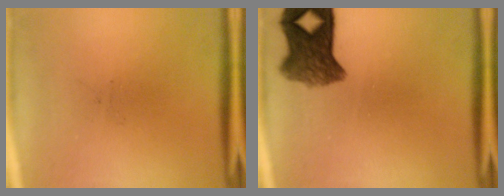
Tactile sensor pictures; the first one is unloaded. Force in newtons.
{"total": 7.1}